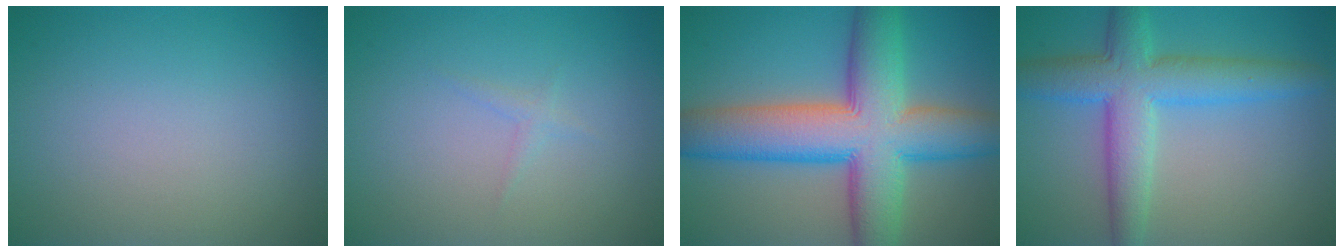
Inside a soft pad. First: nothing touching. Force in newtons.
{"total": 0.7, "press": 0.7, "slide": 0.0}
{"total": 12.3, "press": 12.3, "slide": 0.3}
{"total": 5.4, "press": 5.4, "slide": 0.2}